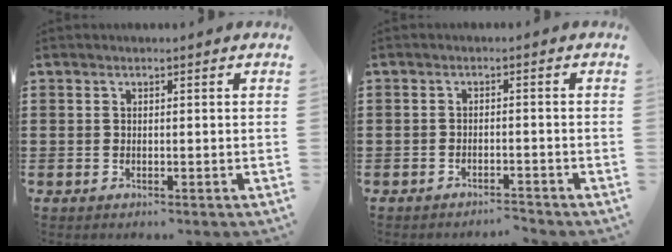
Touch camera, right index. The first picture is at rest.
{"total": 1.9, "force": [-1.9, 0.1, 0.0], "torque": [-0.006, 0.002, -0.039]}